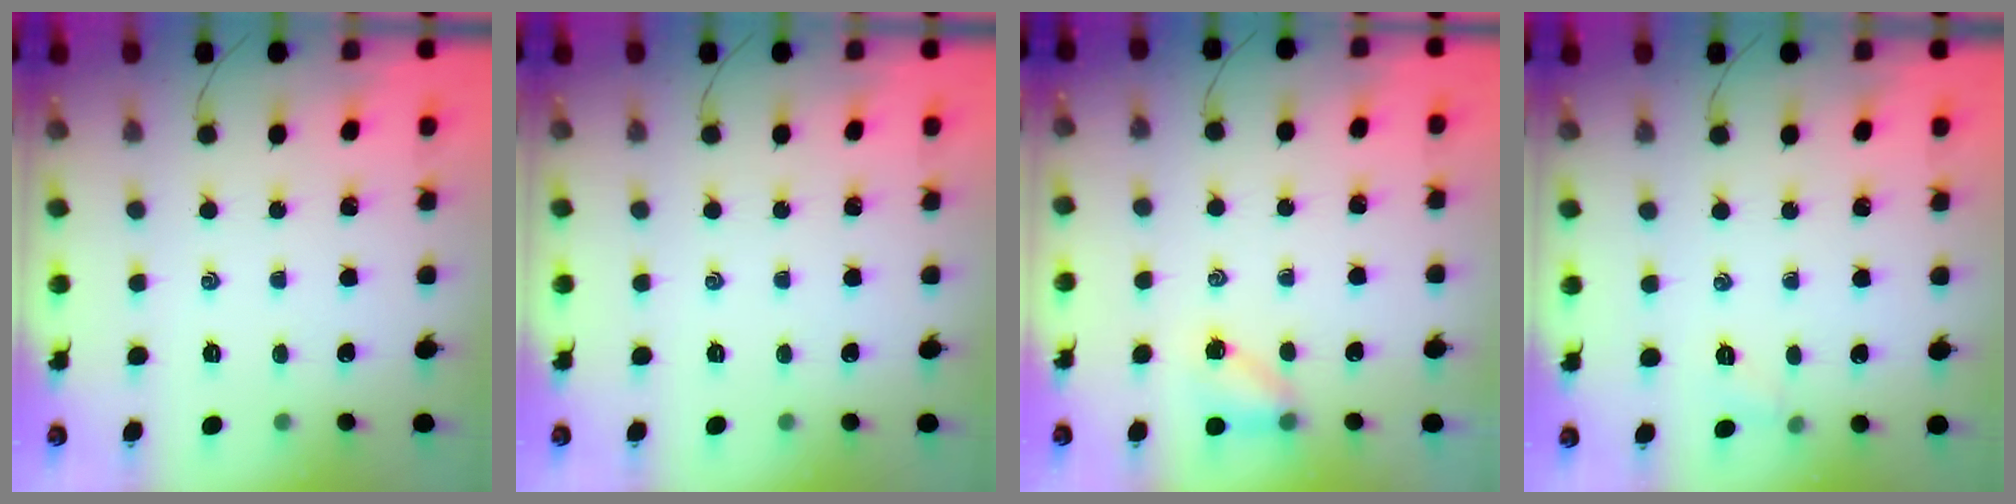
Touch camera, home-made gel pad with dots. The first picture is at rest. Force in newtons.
{"total": 0.0}
{"total": 4.1, "press": 4.0, "slide": 0.7}
{"total": 4.7, "press": 4.6, "slide": 1.0}